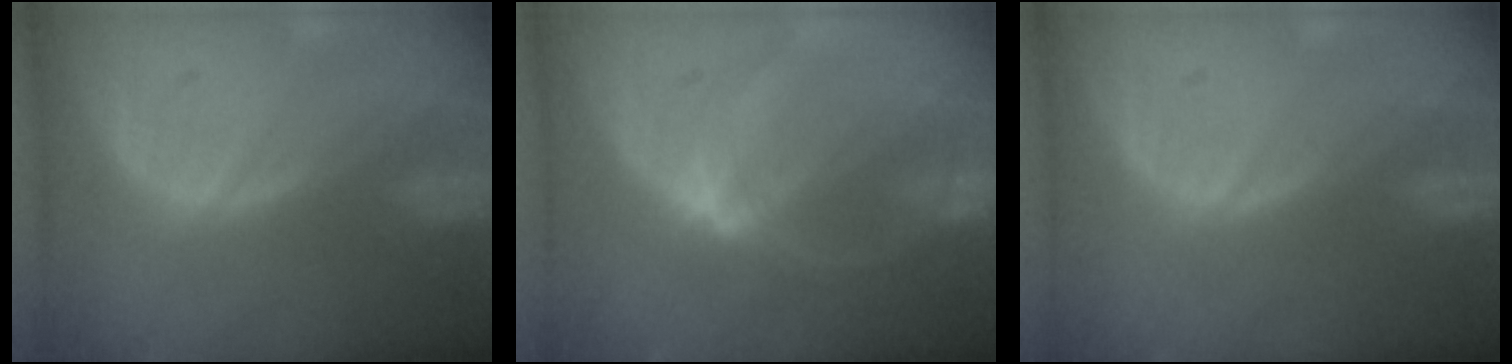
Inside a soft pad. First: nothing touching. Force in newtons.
{"total": 5.2, "press": 4.8, "slide": 1.9}
{"total": 0.0}